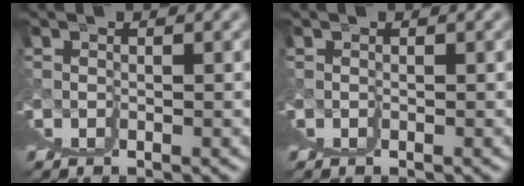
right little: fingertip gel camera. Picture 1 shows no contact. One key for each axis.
{"total": 0.0}